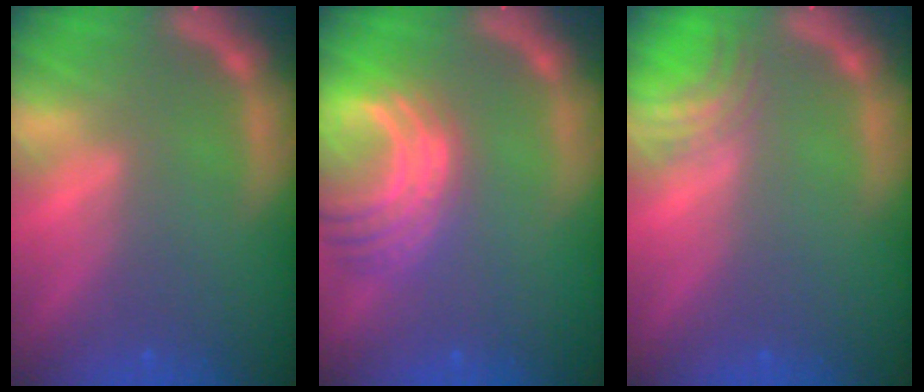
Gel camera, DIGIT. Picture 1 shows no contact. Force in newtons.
{"total": 8.5}
{"total": 3.0}